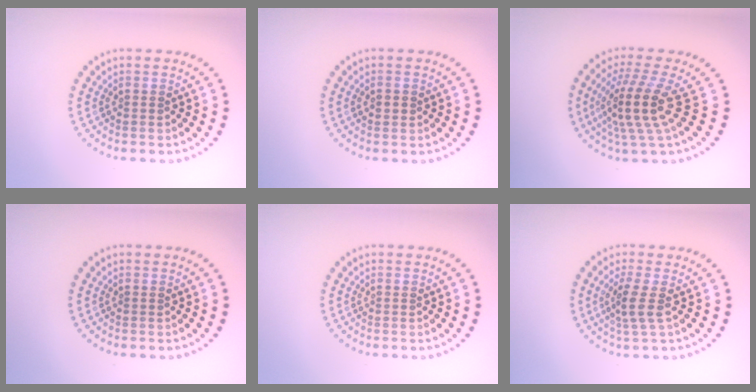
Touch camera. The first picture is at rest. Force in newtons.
{"total": 1.3, "press": 1.2, "slide": 0.3}
{"total": 5.0, "press": 3.6, "slide": 3.4}
{"total": 0.0}
{"total": 0.0}
{"total": 2.5, "press": 1.9, "slide": 1.6}